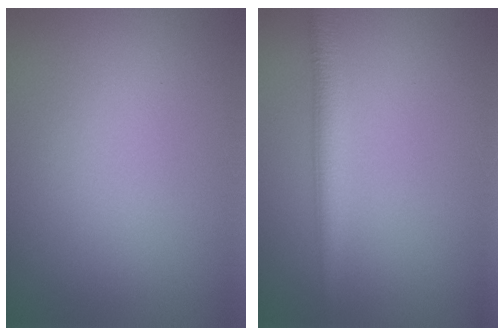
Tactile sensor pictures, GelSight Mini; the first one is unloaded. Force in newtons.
{"total": 2.9, "press": 2.9, "slide": 0.1}